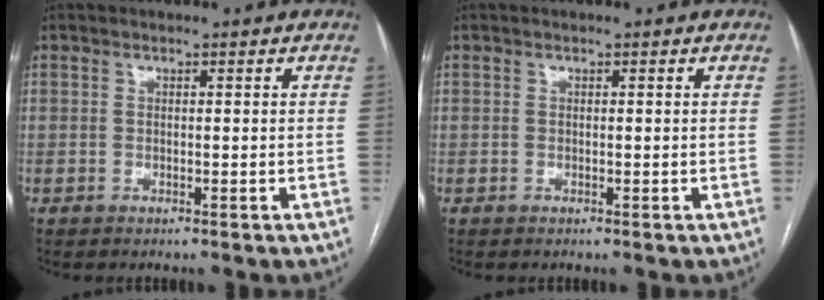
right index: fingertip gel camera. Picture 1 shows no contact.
{"total": 0.0}